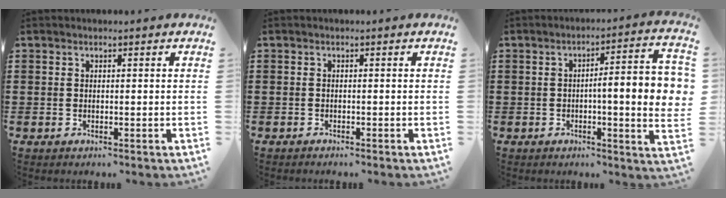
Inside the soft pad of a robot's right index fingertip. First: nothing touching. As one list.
[{"total": 0.6, "force": [-0.6, 0.1, 0.1], "torque": [-0.003, -0.001, -0.012]}, {"total": 9.0, "force": [0.0, 1.3, 8.9], "torque": [-0.137, -0.007, -0.005]}]